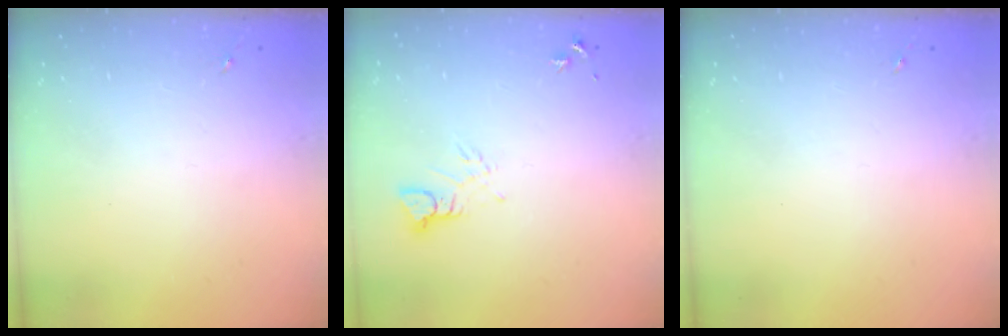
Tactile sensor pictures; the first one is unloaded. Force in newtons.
{"total": 3.5, "press": 3.5, "slide": 0.2}
{"total": 0.0}